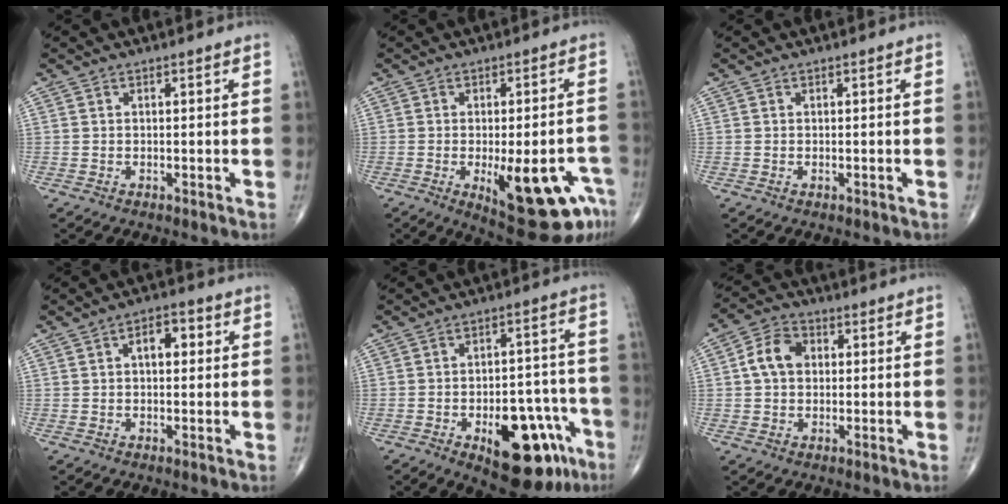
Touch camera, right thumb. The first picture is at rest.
{"total": 16.0, "force": [-6.6, 5.6, 13.5], "torque": [-0.125, 0.018, -0.070]}
{"total": 0.0}
{"total": 4.9, "force": [1.1, 2.8, 3.9], "torque": [-0.044, 0.010, 0.009]}
{"total": 18.0, "force": [-8.3, 8.6, 13.5], "torque": [-0.135, 0.049, -0.100]}
{"total": 7.1, "force": [0.9, 5.3, 4.6], "torque": [-0.075, 0.018, 0.008]}